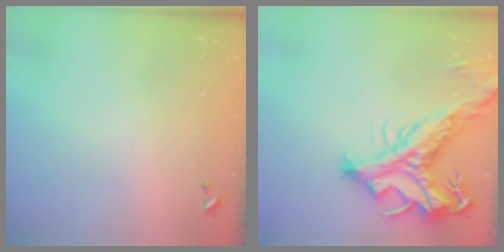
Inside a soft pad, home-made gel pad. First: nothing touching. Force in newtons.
{"total": 9.3, "press": 9.1, "slide": 2.0}